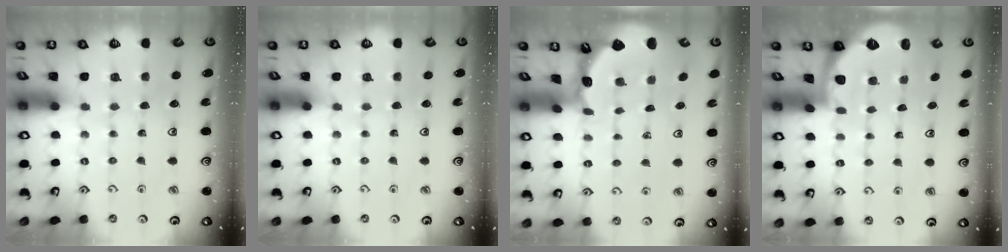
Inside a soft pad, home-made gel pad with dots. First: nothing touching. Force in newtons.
{"total": 0.0}
{"total": 1.2, "press": 1.1, "slide": 0.2}
{"total": 1.6, "press": 1.6, "slide": 0.1}